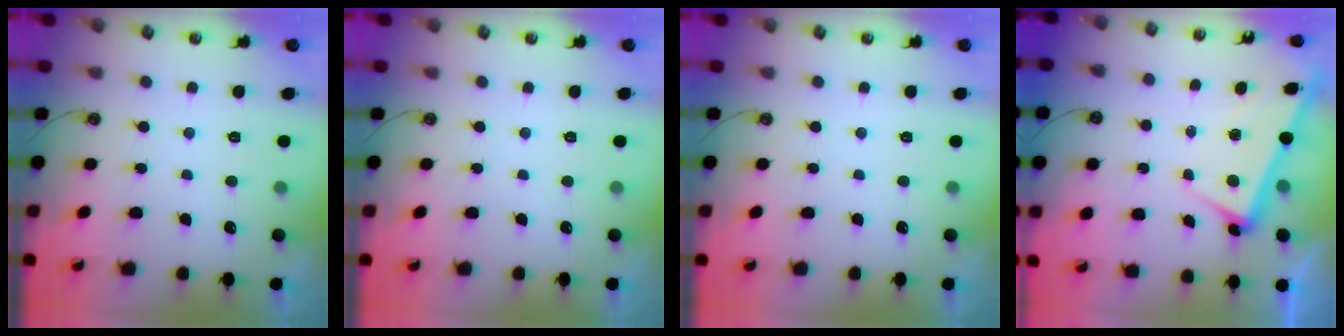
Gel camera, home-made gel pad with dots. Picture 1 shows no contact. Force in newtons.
{"total": 0.0}
{"total": 0.0}
{"total": 3.2, "press": 3.1, "slide": 1.0}